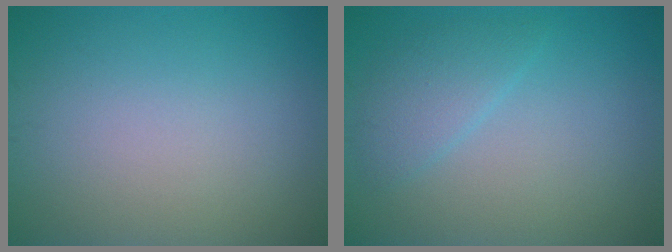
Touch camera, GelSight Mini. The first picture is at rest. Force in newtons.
{"total": 2.3, "press": 2.3, "slide": 0.3}